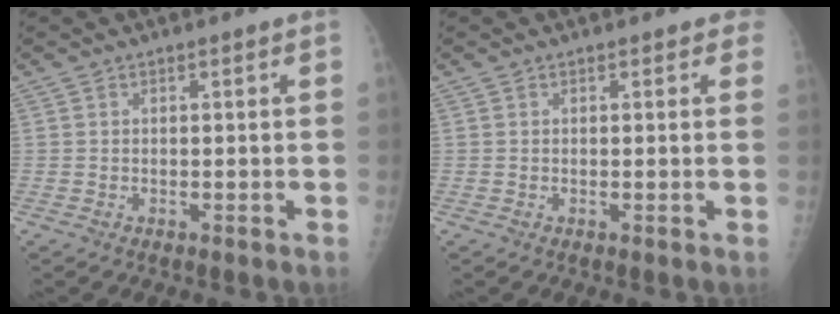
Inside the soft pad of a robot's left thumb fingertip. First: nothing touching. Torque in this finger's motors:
{"motor_torque": [-0.02, 0.12, 0.11, 0.02, 0.00]}